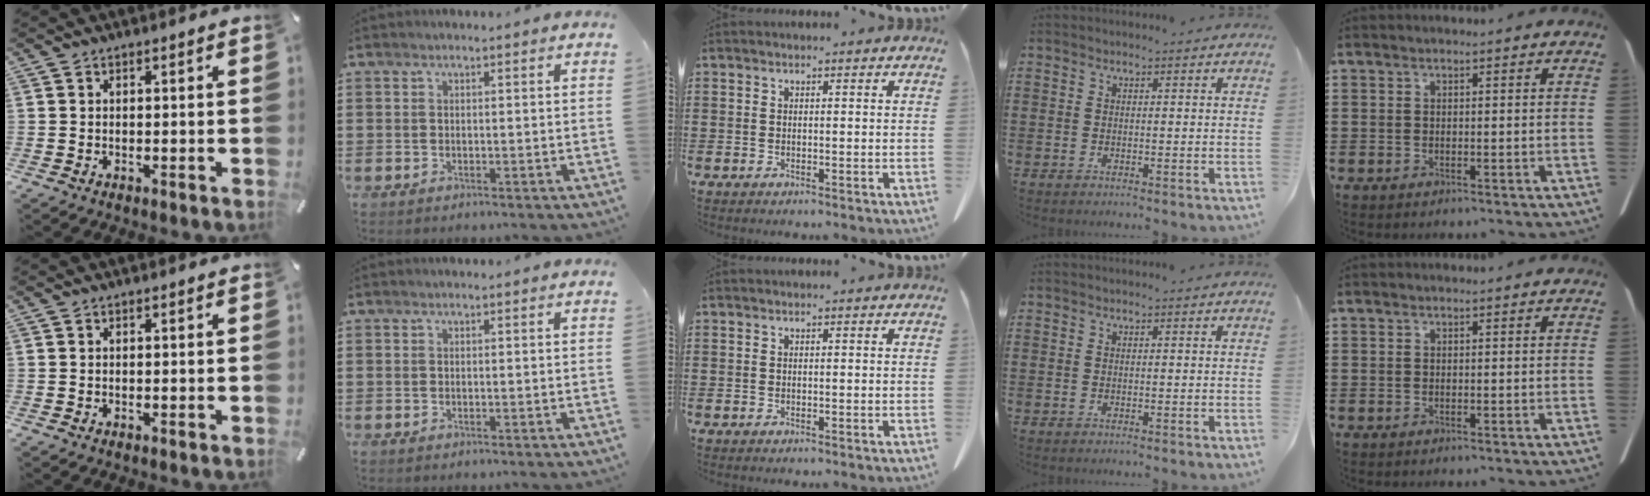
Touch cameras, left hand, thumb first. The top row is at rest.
{}